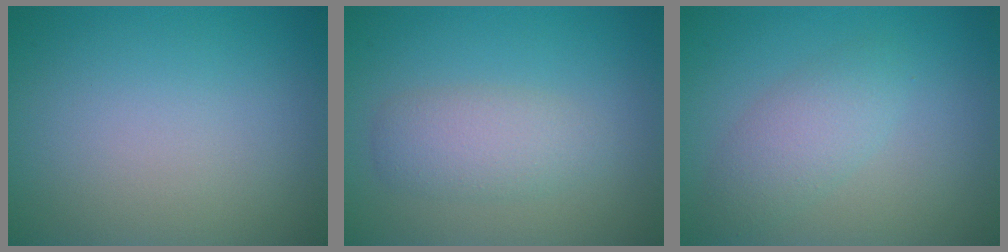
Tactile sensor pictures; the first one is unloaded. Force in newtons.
{"total": 3.0, "press": 3.0, "slide": 0.1}
{"total": 2.8, "press": 2.8, "slide": 0.2}